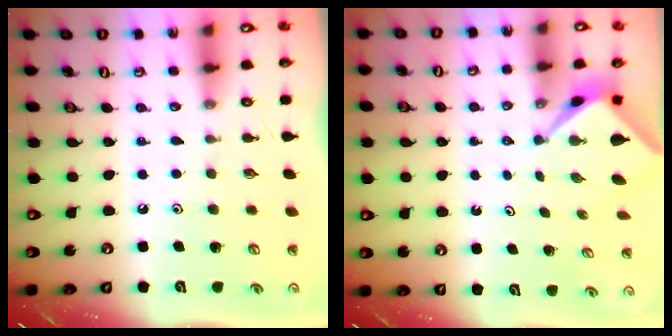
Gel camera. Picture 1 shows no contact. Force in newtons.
{"total": 2.2, "press": 2.2, "slide": 0.2}